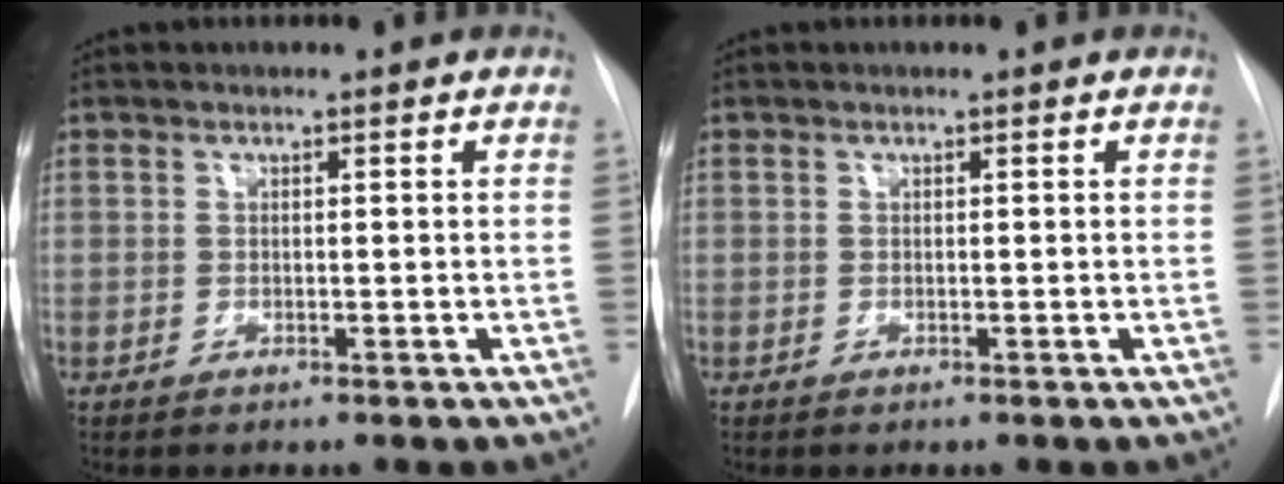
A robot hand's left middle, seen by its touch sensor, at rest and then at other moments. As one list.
[{"total": 0.0}]